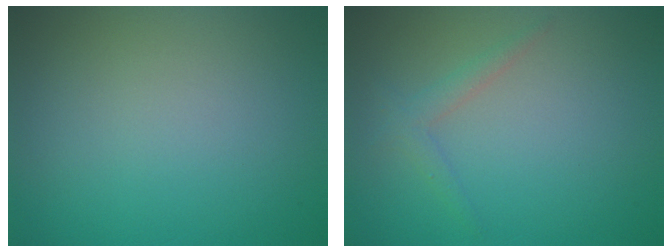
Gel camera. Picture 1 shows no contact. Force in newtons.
{"total": 1.4, "press": 1.4, "slide": 0.1}